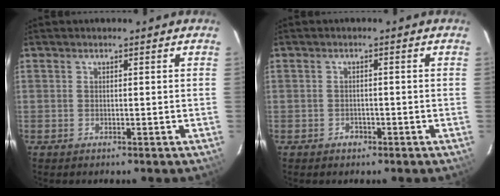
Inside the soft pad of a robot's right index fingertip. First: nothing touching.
{"total": 1.3, "force": [-0.8, 0.9, 0.4], "torque": [-0.006, 0.004, -0.012]}